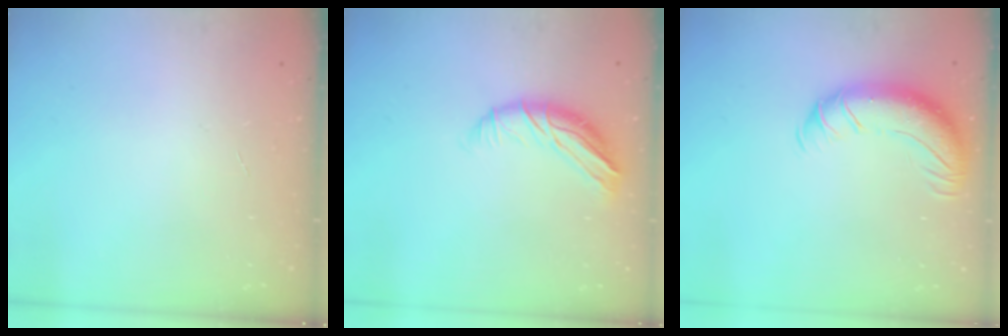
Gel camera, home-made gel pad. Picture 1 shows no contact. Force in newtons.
{"total": 9.0, "press": 8.9, "slide": 1.2}
{"total": 12.7, "press": 12.3, "slide": 3.2}